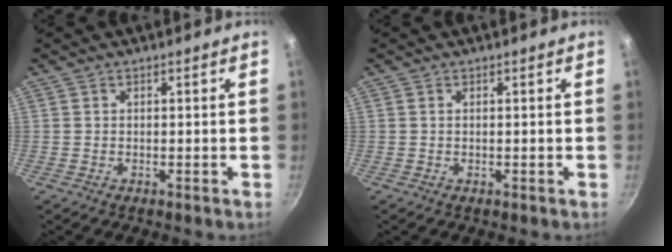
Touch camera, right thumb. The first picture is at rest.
{"total": 0.0}